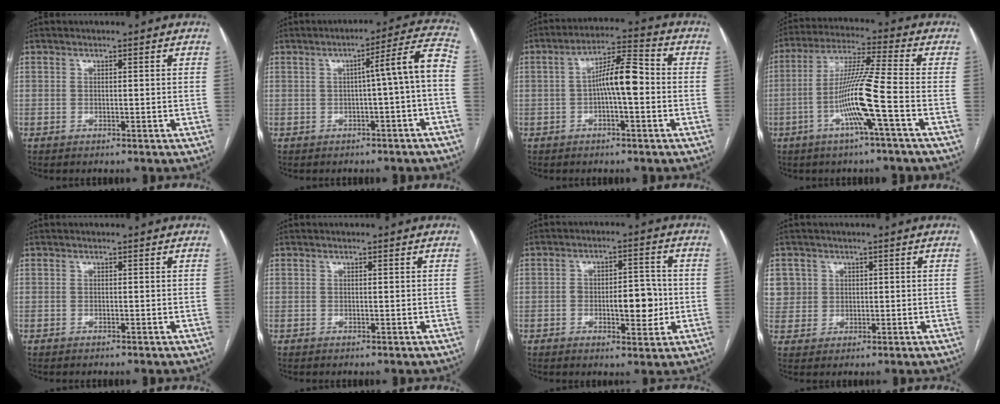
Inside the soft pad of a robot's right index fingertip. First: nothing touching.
{"total": 7.4, "force": [-1.1, -0.5, 7.3], "torque": [-0.093, 0.023, -0.015]}
{"total": 7.9, "force": [-0.6, 1.6, 7.7], "torque": [-0.136, 0.026, -0.013]}
{"total": 11.3, "force": [-3.6, -1.2, 10.7], "torque": [-0.207, -0.001, -0.075]}
{"total": 0.0}
{"total": 0.0}
{"total": 7.5, "force": [-1.2, 3.1, 6.8], "torque": [-0.097, 0.011, -0.014]}
{"total": 6.3, "force": [2.3, 5.8, 0.6], "torque": [-0.011, 0.013, 0.057]}